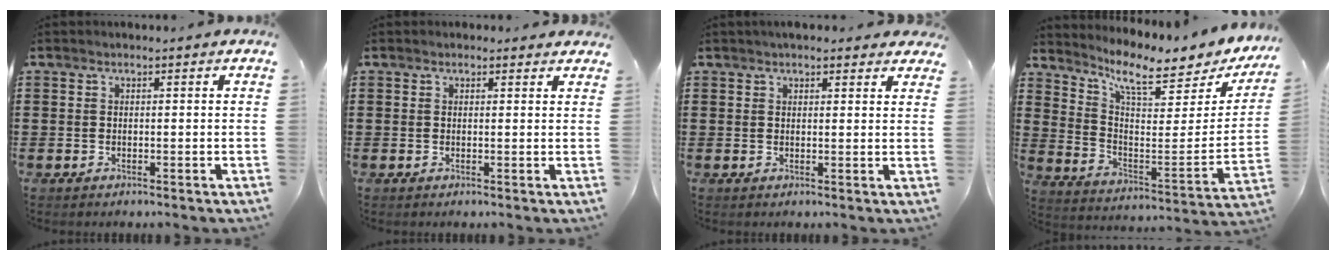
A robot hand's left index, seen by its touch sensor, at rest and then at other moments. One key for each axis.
{"total": 0.8, "fx": 0.6, "fy": 0.5, "fz": 0.3, "tx": -0.006, "ty": 0.005, "tz": 0.011}
{"total": 2.3, "fx": 2.0, "fy": 0.7, "fz": 0.9, "tx": -0.021, "ty": 0.005, "tz": 0.037}
{"total": 7.6, "fx": 6.2, "fy": 1.3, "fz": 4.2, "tx": -0.097, "ty": -0.054, "tz": 0.096}